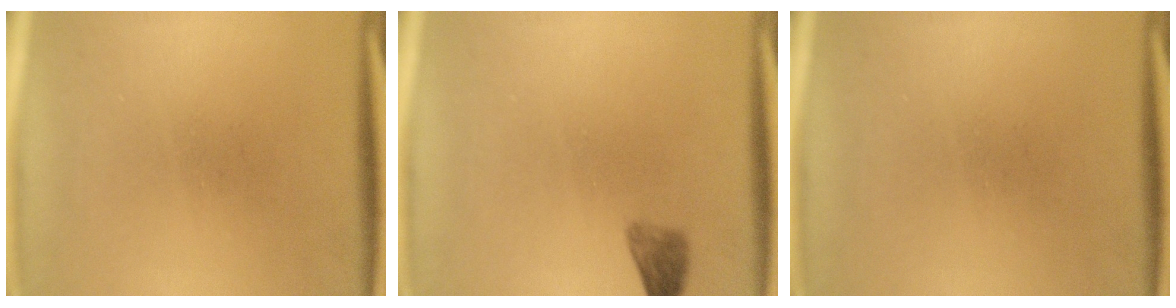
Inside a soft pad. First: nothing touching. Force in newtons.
{"total": 2.1}
{"total": 0.0}